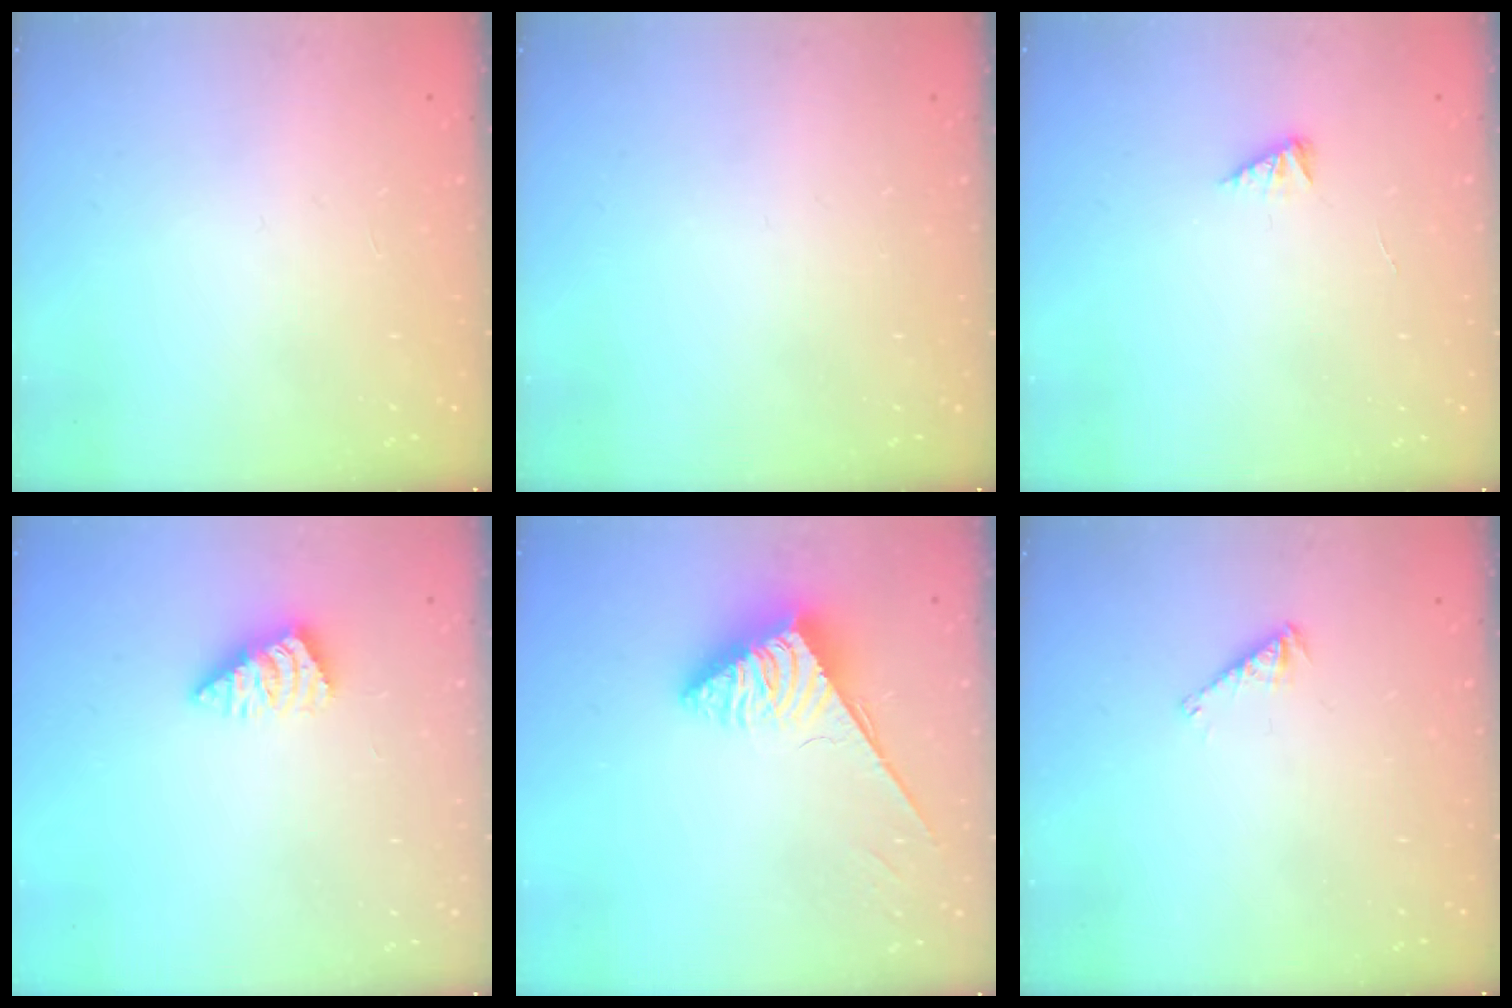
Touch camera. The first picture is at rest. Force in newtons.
{"total": 0.0}
{"total": 1.9, "press": 1.8, "slide": 0.4}
{"total": 2.8, "press": 2.7, "slide": 0.5}
{"total": 3.7, "press": 3.7, "slide": 0.6}
{"total": 2.9, "press": 2.8, "slide": 0.5}